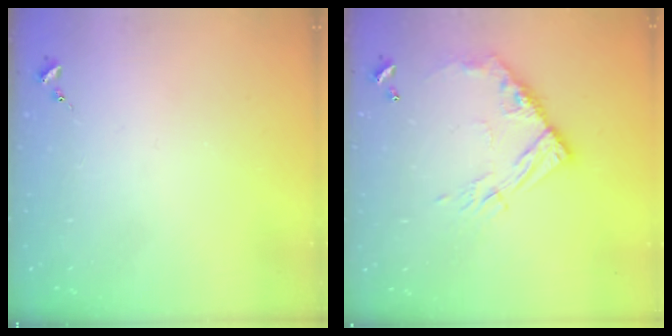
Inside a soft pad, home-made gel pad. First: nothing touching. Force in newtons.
{"total": 12.9, "press": 12.9, "slide": 1.3}